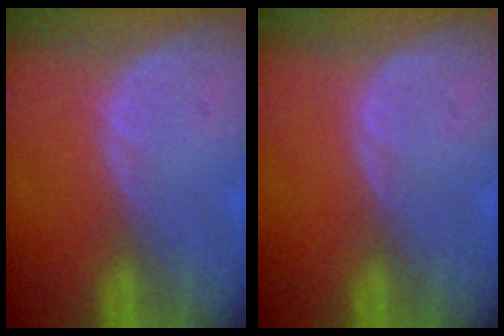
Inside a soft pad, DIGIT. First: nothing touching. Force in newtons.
{"total": 0.0}